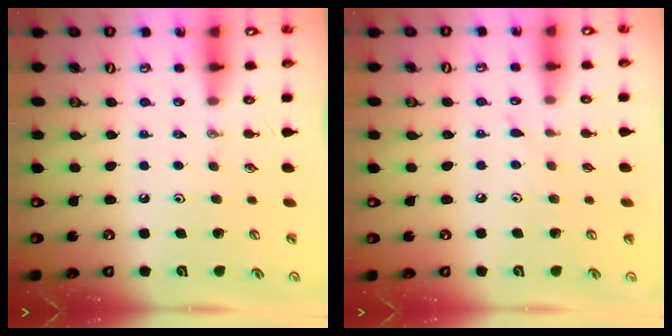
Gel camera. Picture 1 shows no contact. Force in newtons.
{"total": 4.8, "press": 4.7, "slide": 0.6}